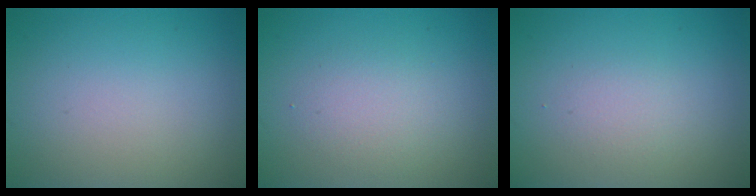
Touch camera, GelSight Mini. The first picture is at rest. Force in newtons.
{"total": 2.2, "press": 2.2, "slide": 0.2}
{"total": 1.4, "press": 1.3, "slide": 0.1}